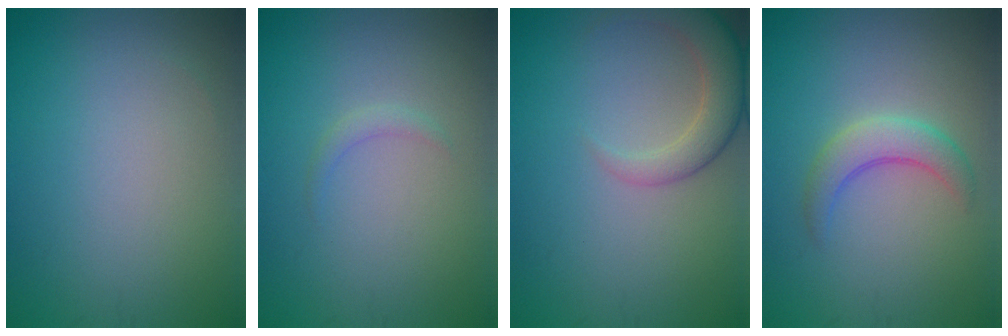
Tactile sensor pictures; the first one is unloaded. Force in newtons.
{"total": 0.8, "press": 0.8, "slide": 0.0}
{"total": 3.7, "press": 3.7, "slide": 0.2}
{"total": 2.9, "press": 2.9, "slide": 0.1}